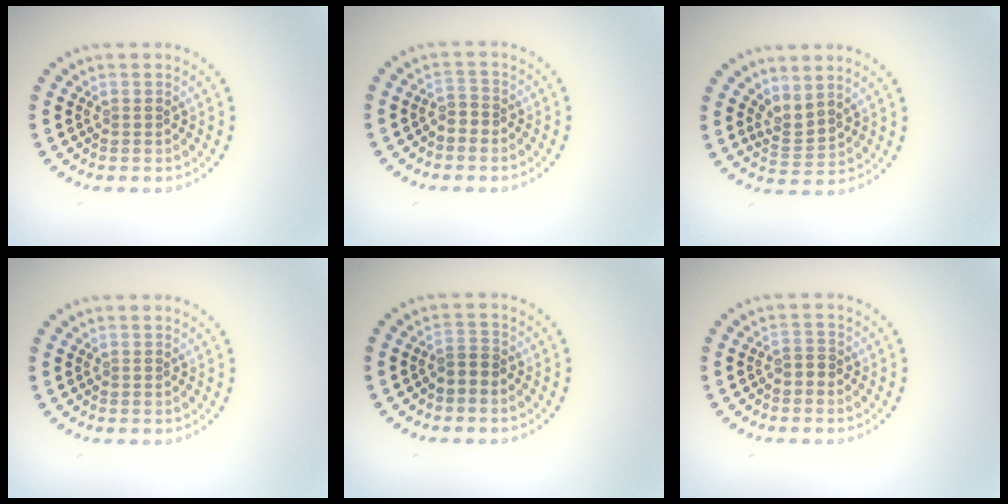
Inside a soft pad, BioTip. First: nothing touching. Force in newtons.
{"total": 1.4, "press": 1.1, "slide": 0.8}
{"total": 2.1, "press": 1.5, "slide": 1.5}
{"total": 0.0}
{"total": 1.7, "press": 1.4, "slide": 0.9}
{"total": 1.2, "press": 1.1, "slide": 0.5}